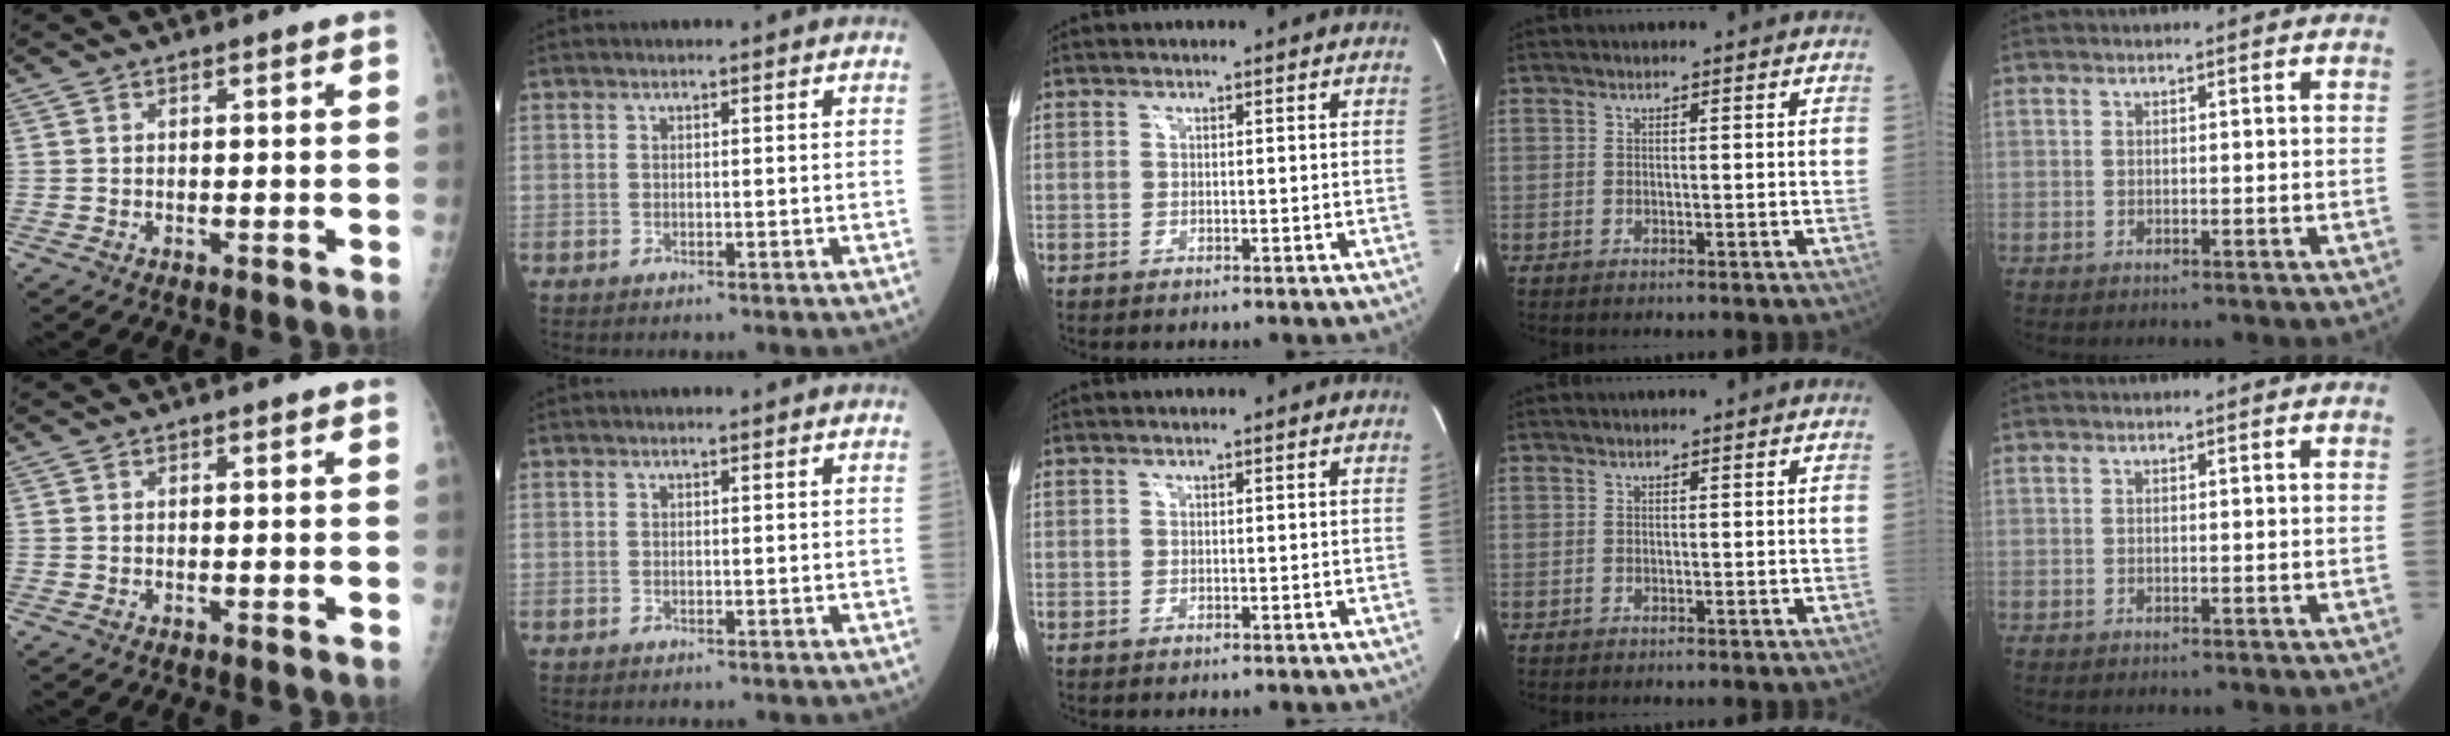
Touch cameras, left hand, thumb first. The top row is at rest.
{}